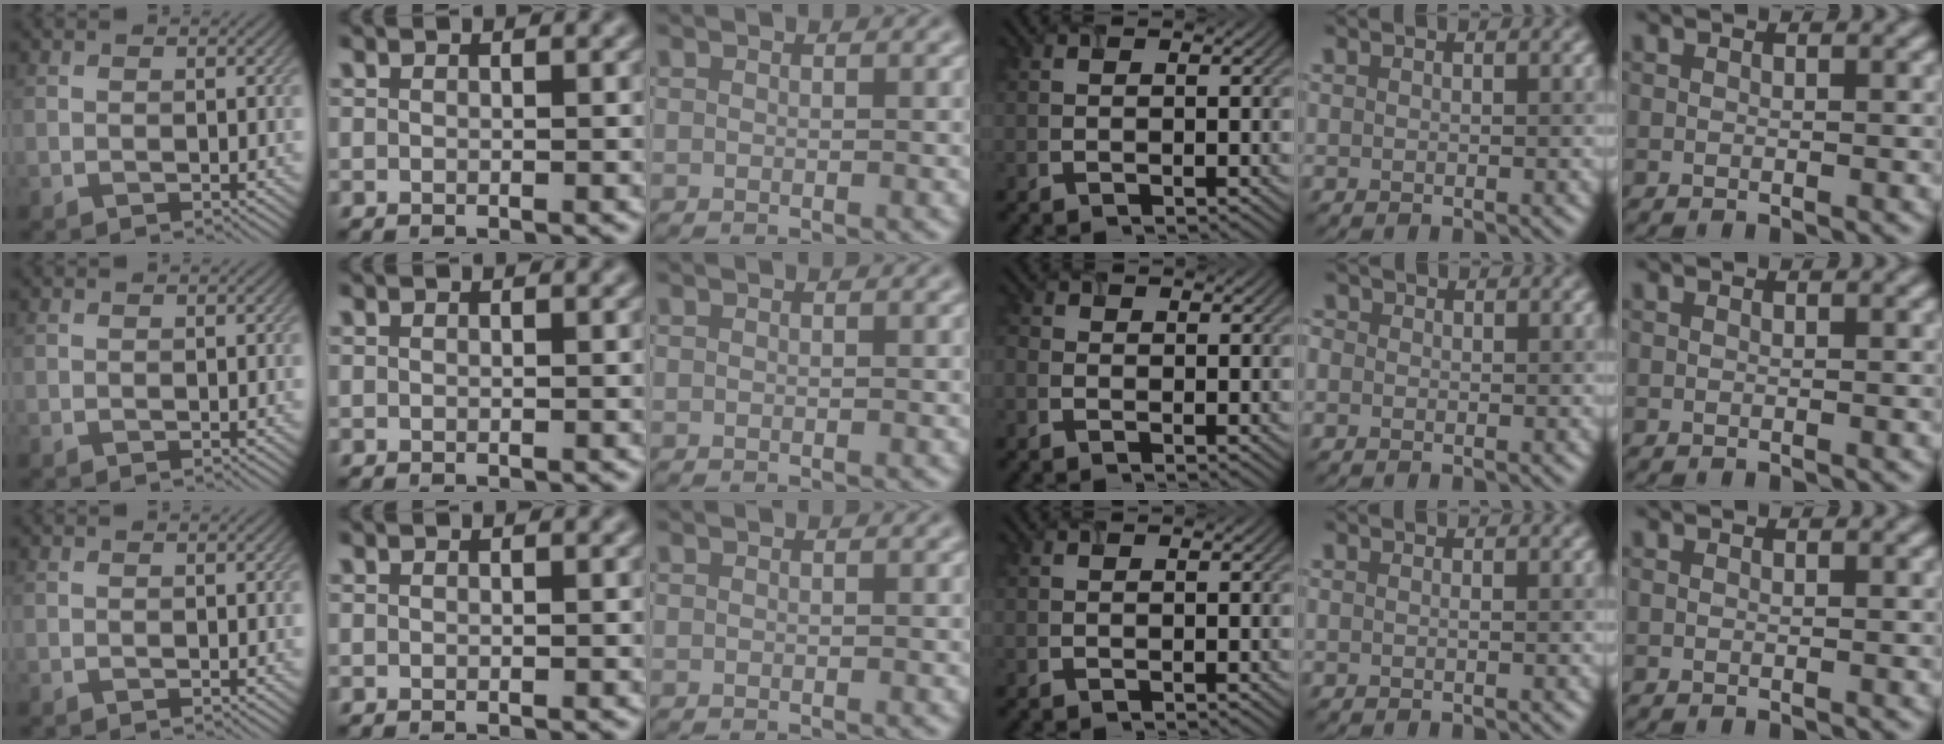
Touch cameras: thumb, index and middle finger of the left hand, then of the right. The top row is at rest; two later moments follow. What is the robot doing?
{"motion": "close", "object": "airpods case & airpods"}